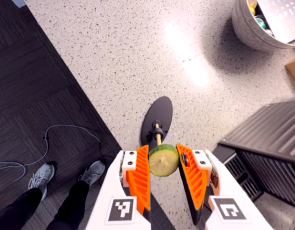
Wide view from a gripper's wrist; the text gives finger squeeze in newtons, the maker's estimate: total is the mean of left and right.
{"total": 9.7, "left": 9.9, "right": 9.5}